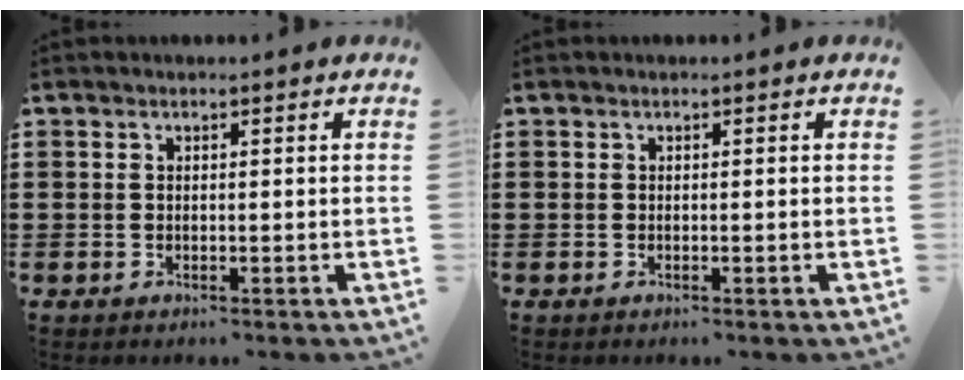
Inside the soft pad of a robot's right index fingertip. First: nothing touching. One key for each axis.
{"total": 0.0}